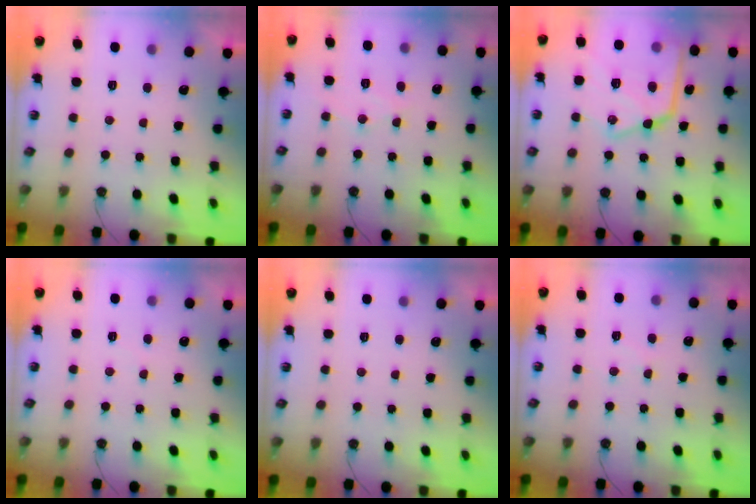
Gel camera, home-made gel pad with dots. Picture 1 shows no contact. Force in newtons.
{"total": 7.0, "press": 7.0, "slide": 0.4}
{"total": 22.0, "press": 21.9, "slide": 1.8}
{"total": 3.8, "press": 3.7, "slide": 0.6}
{"total": 2.6, "press": 2.6, "slide": 0.5}
{"total": 6.0, "press": 5.9, "slide": 0.5}